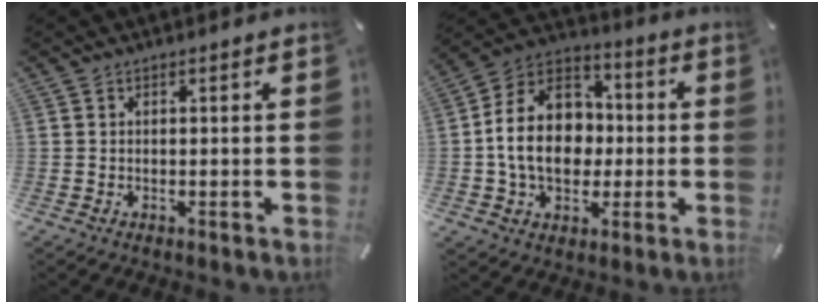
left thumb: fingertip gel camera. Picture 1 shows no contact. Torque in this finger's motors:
{"motor_torque": [1.90, 2.29, 1.32, 0.62, 0.20]}